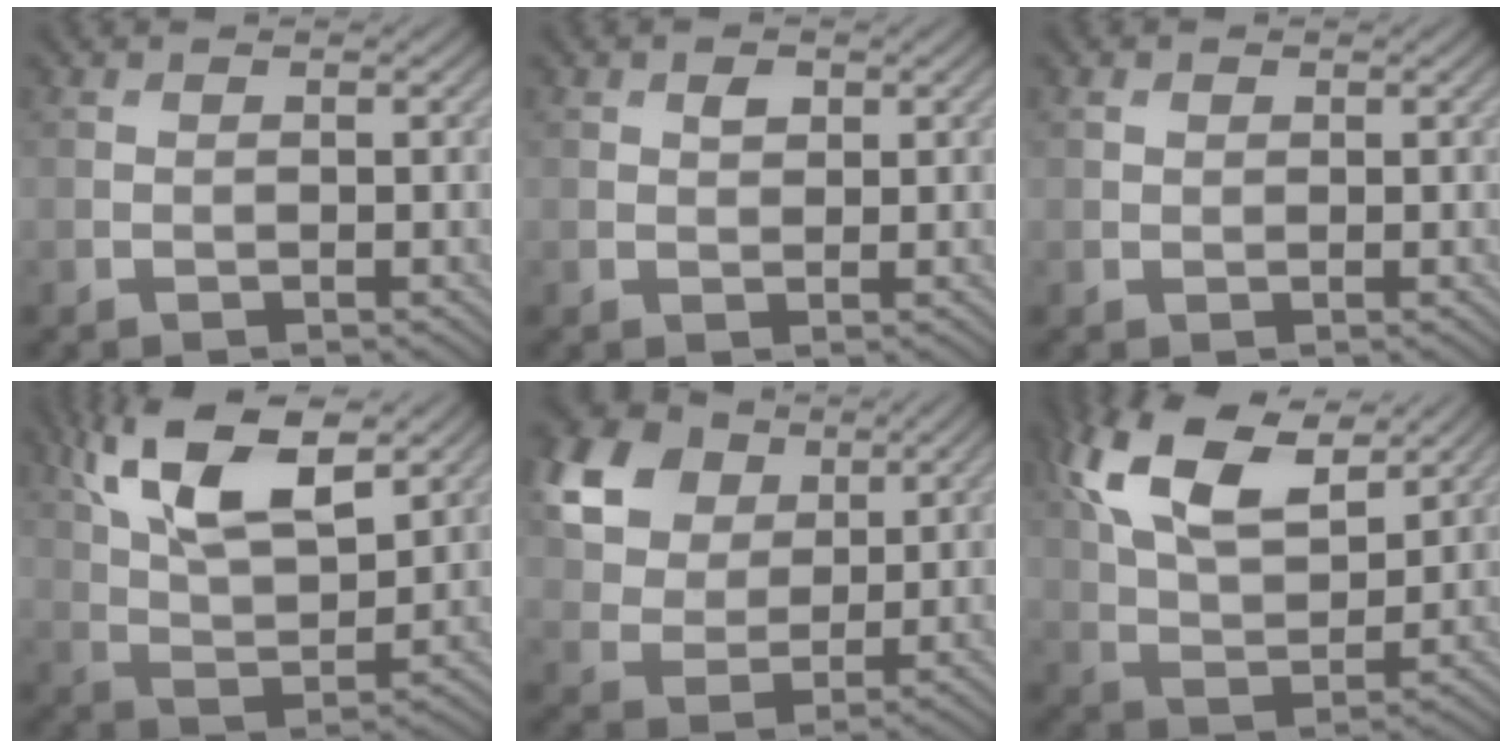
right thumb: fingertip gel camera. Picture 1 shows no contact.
{"total": 1.3, "force": [0.7, 0.8, 0.8], "torque": [-0.012, -0.001, 0.013]}
{"total": 0.9, "force": [0.5, 0.7, 0.4], "torque": [-0.008, -0.001, 0.010]}
{"total": 13.2, "force": [6.8, 5.4, 9.9], "torque": [-0.208, 0.007, 0.122]}
{"total": 18.4, "force": [9.3, 13.2, 8.8], "torque": [-0.257, 0.040, 0.195]}
{"total": 14.5, "force": [7.7, 6.8, 10.3], "torque": [-0.226, 0.013, 0.135]}